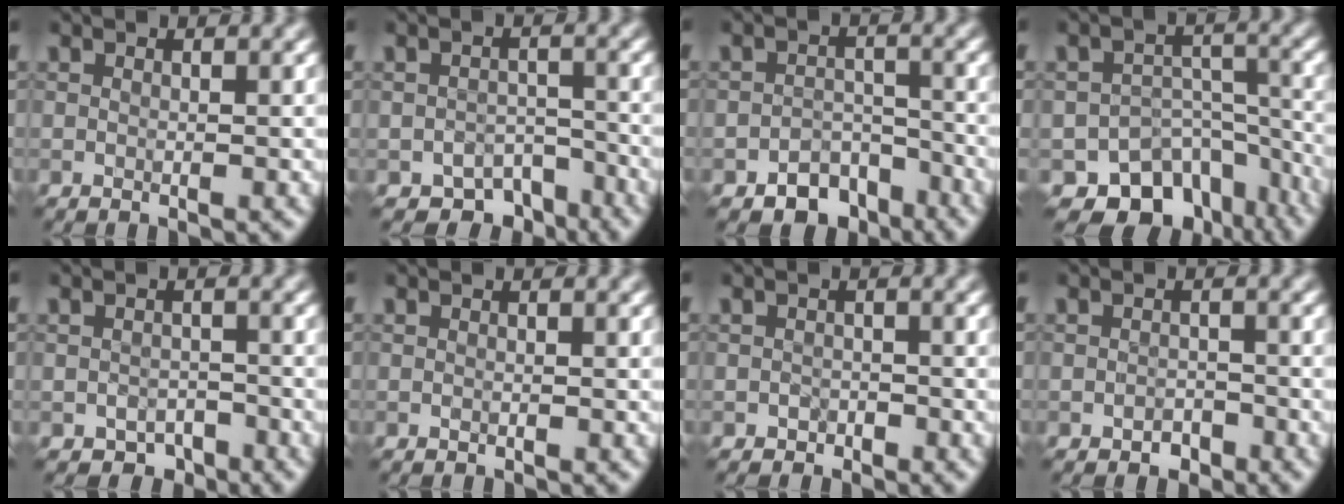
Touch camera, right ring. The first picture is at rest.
{"total": 4.1, "force": [-3.0, 2.3, 1.4], "torque": [-0.007, -0.006, -0.045]}
{"total": 4.0, "force": [-2.9, 2.4, 1.3], "torque": [-0.003, -0.002, -0.045]}
{"total": 9.6, "force": [-6.9, 6.1, 2.8], "torque": [-0.015, -0.011, -0.093]}
{"total": 1.9, "force": [-1.3, 1.3, 0.5], "torque": [0.000, -0.001, -0.021]}
{"total": 0.0}
{"total": 0.9, "force": [-0.6, 0.7, 0.1], "torque": [0.004, 0.000, -0.009]}
{"total": 1.3, "force": [-0.9, 0.9, 0.4], "torque": [-0.002, 0.001, -0.016]}